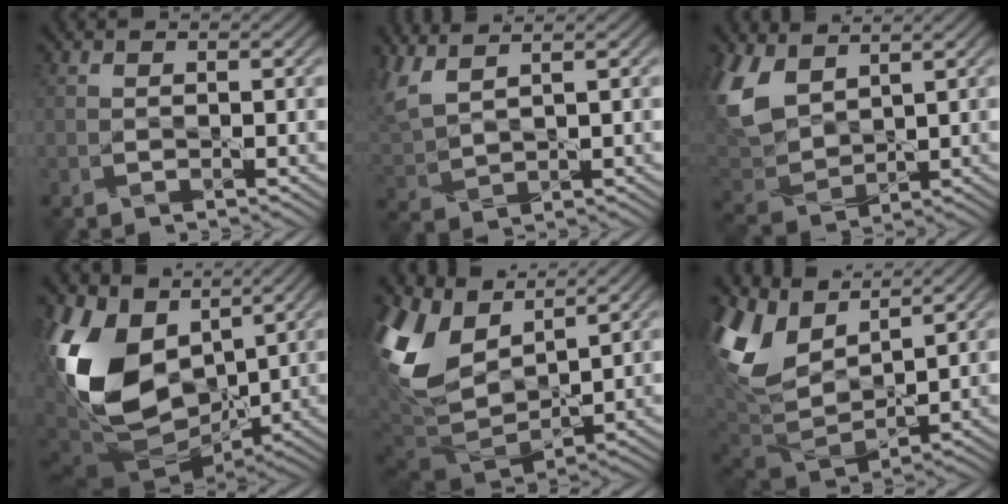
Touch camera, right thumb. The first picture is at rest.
{"total": 6.3, "force": [4.0, 2.1, 4.4], "torque": [-0.128, 0.013, 0.085]}
{"total": 9.4, "force": [4.8, 5.4, 6.0], "torque": [-0.183, 0.010, 0.100]}
{"total": 16.0, "force": [2.2, 10.4, 11.9], "torque": [-0.291, -0.002, 0.039]}
{"total": 14.2, "force": [5.2, 9.0, 9.8], "torque": [-0.255, 0.013, 0.108]}
{"total": 12.7, "force": [6.3, 7.4, 8.2], "torque": [-0.220, 0.018, 0.128]}